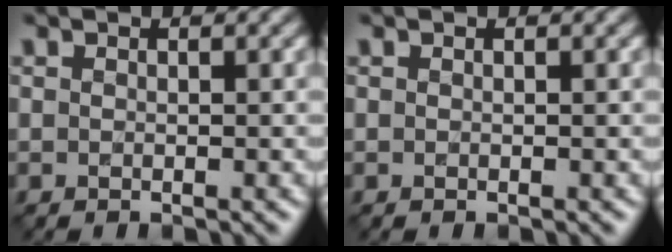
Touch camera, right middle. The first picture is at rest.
{"total": 0.0}